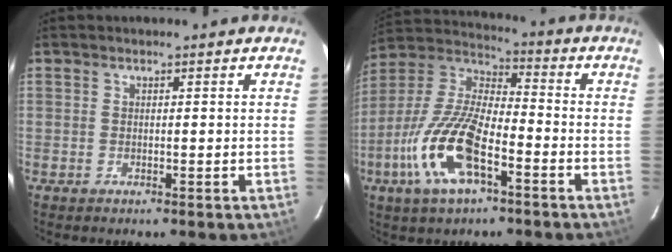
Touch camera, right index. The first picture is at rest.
{"total": 16.9, "force": [-7.4, 6.2, 13.9], "torque": [-0.296, -0.011, -0.150]}